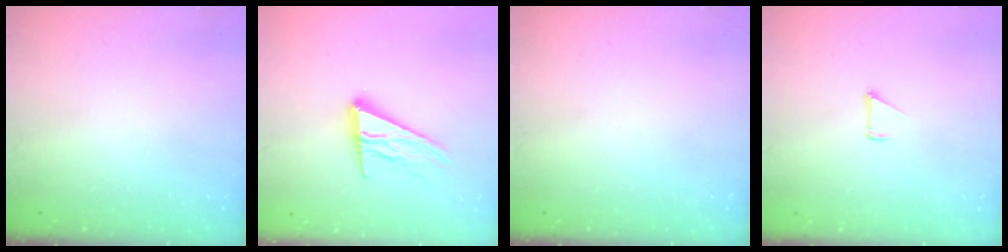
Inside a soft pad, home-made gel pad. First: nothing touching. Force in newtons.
{"total": 14.9, "press": 14.6, "slide": 2.9}
{"total": 0.0}
{"total": 0.9, "press": 0.9, "slide": 0.1}